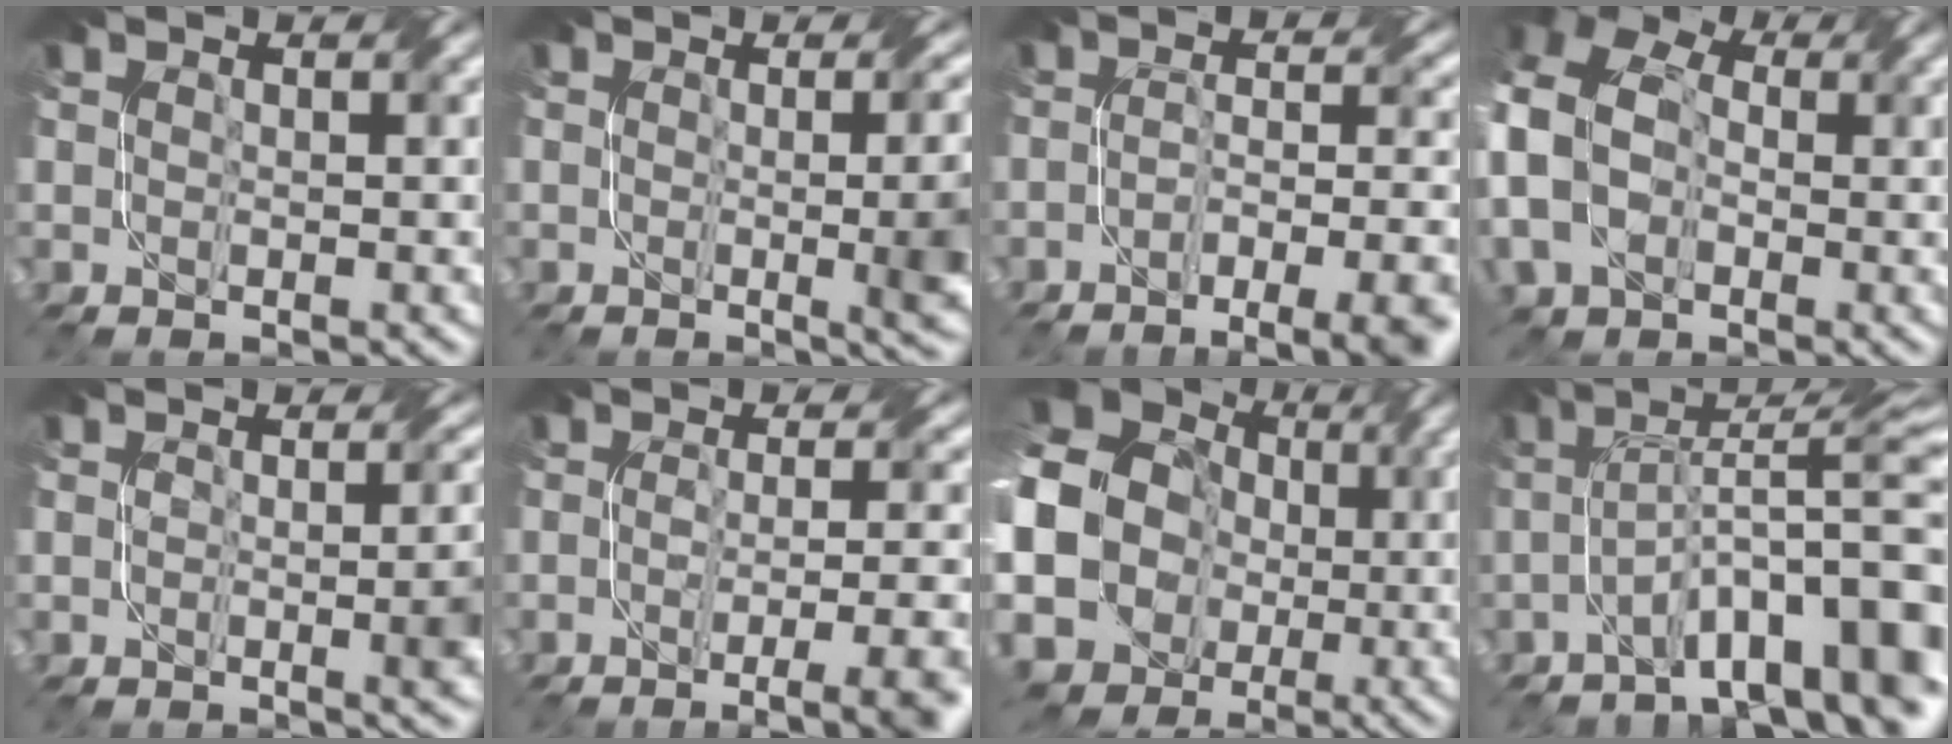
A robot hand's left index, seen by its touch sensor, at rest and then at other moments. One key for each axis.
{"total": 7.6, "fx": -0.3, "fy": 3.0, "fz": 7.0, "tx": -0.047, "ty": -0.001, "tz": -0.004}
{"total": 7.3, "fx": -4.2, "fy": 1.7, "fz": 5.7, "tx": -0.074, "ty": 0.003, "tz": -0.066}
{"total": 11.5, "fx": -1.2, "fy": 8.5, "fz": 7.6, "tx": -0.172, "ty": -0.009, "tz": -0.027}
{"total": 4.1, "fx": -0.6, "fy": 1.3, "fz": 3.8, "tx": -0.046, "ty": -0.003, "tz": -0.006}
{"total": 7.0, "fx": -2.5, "fy": 1.8, "fz": 6.3, "tx": -0.069, "ty": -0.006, "tz": -0.034}
{"total": 22.1, "fx": -2.2, "fy": 20.6, "fz": 7.9, "tx": -0.203, "ty": -0.011, "tz": -0.087}
{"total": 11.4, "fx": -4.7, "fy": 2.7, "fz": 10.1, "tx": -0.137, "ty": 0.024, "tz": -0.071}